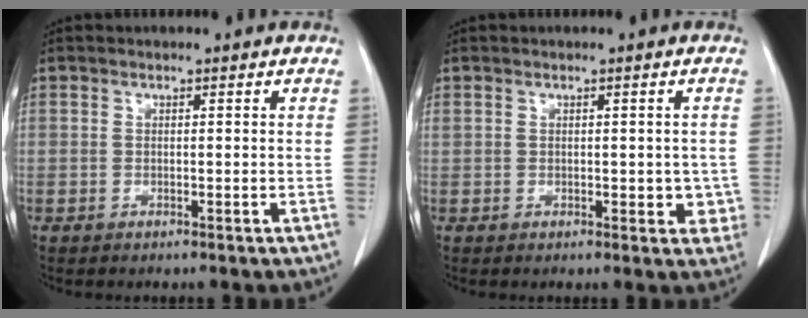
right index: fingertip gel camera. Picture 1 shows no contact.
{"total": 4.0, "force": [-0.2, 2.2, 3.3], "torque": [-0.034, 0.009, 0.006]}